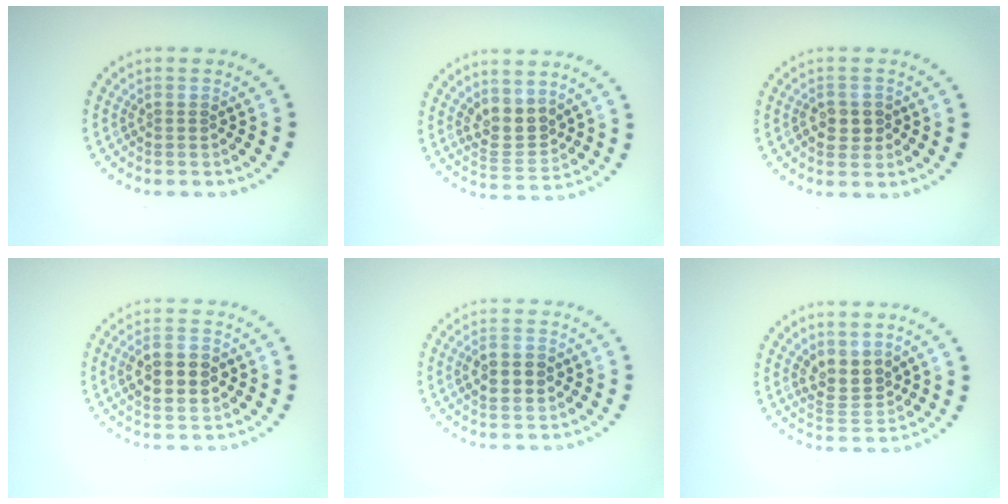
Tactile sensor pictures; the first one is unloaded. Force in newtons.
{"total": 3.0, "press": 2.7, "slide": 1.2}
{"total": 2.4, "press": 2.4, "slide": 0.4}
{"total": 4.4, "press": 4.4, "slide": 0.2}
{"total": 3.6, "press": 3.6, "slide": 0.1}
{"total": 3.0, "press": 2.7, "slide": 1.2}